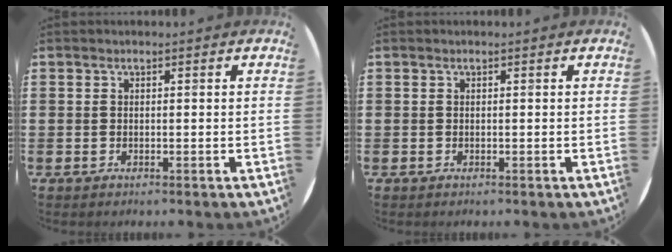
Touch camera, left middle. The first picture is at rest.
{"total": 0.0}